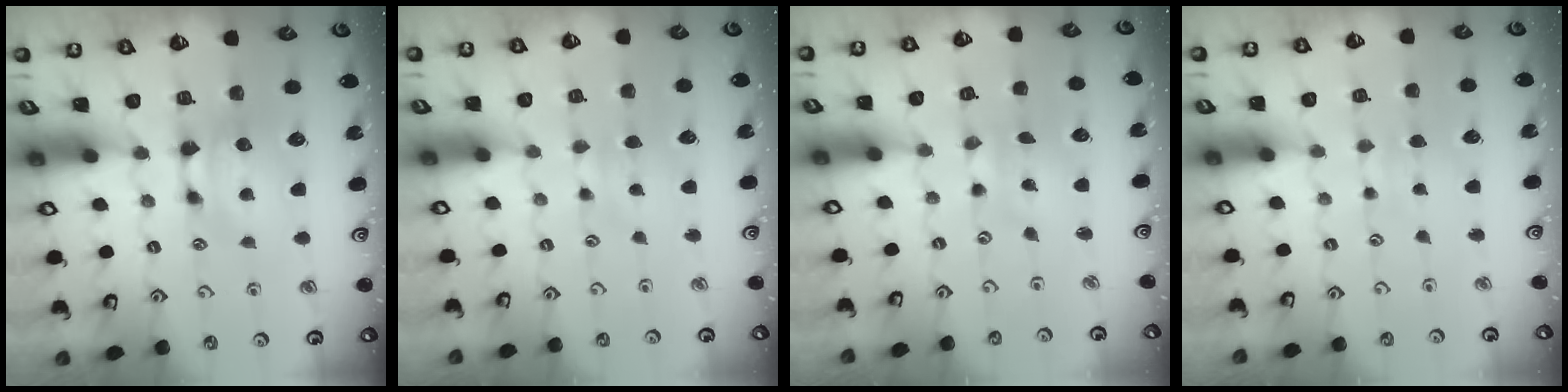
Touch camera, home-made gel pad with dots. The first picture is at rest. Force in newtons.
{"total": 2.6, "press": 2.5, "slide": 0.3}
{"total": 4.5, "press": 4.4, "slide": 1.1}
{"total": 3.3, "press": 3.3, "slide": 0.1}